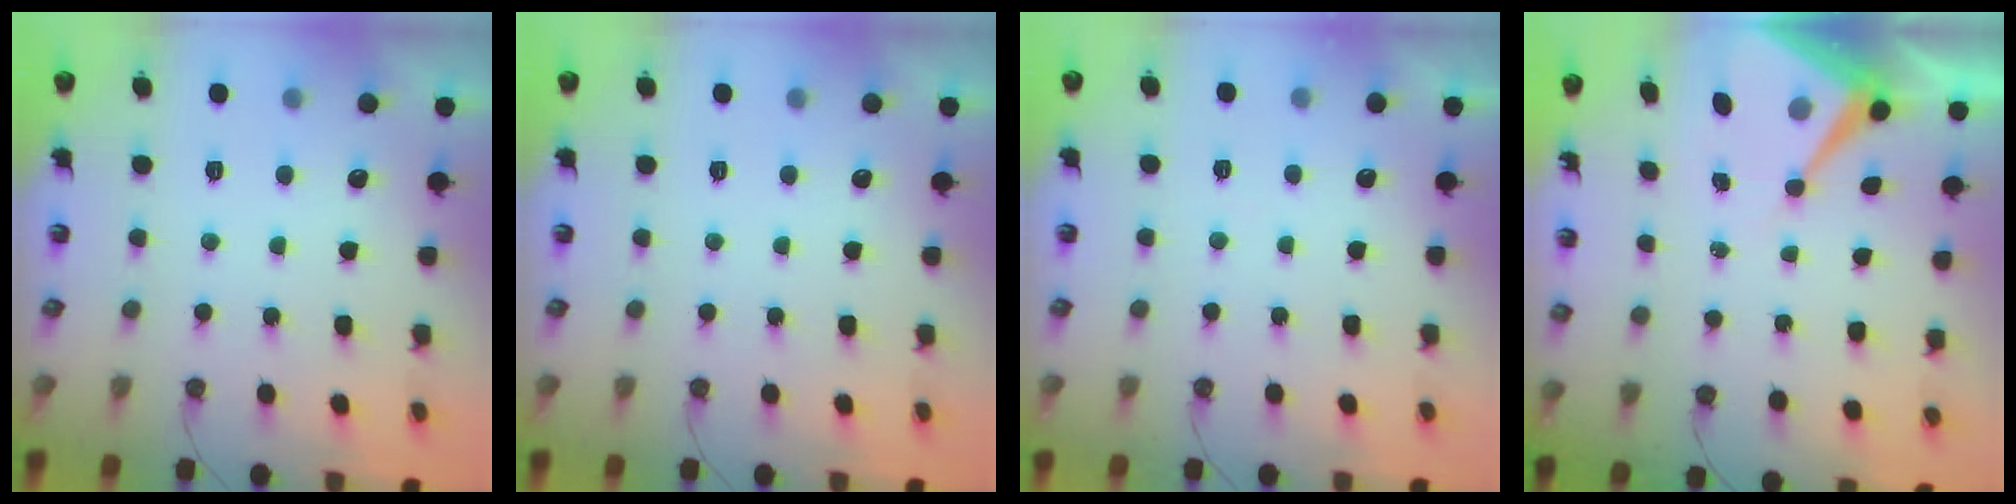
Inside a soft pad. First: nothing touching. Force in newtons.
{"total": 0.0}
{"total": 2.3, "press": 2.2, "slide": 0.4}
{"total": 9.7, "press": 9.7, "slide": 0.8}